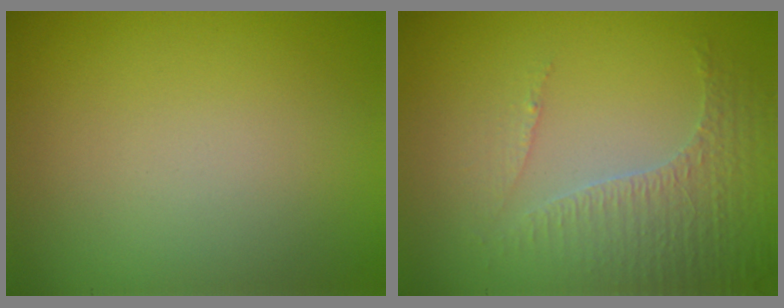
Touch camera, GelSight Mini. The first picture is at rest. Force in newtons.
{"total": 4.2, "press": 3.0, "slide": 2.8}